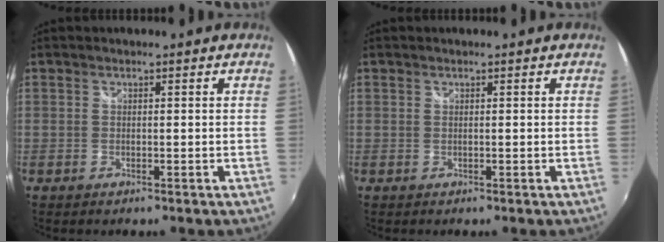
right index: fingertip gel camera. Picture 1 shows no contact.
{"total": 0.0}